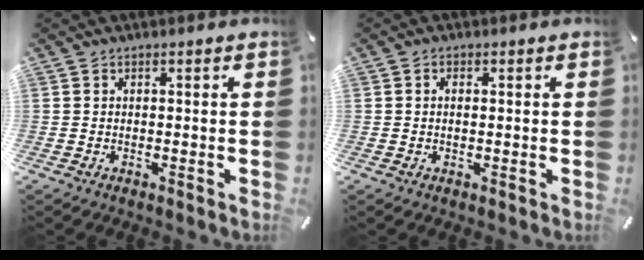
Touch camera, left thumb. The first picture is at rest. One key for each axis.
{"total": 1.2, "fx": 0.1, "fy": 0.7, "fz": 1.0, "tx": -0.021, "ty": 0.003, "tz": 0.001}